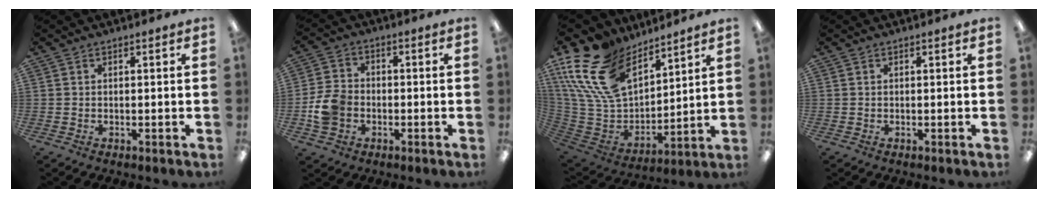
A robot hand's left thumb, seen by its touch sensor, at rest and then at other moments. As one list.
[{"total": 7.7, "force": [-2.0, 6.2, 4.1], "torque": [-0.079, 0.015, -0.036]}, {"total": 22.1, "force": [13.3, 12.6, 12.3], "torque": [-0.276, -0.066, 0.249]}, {"total": 0.0}]